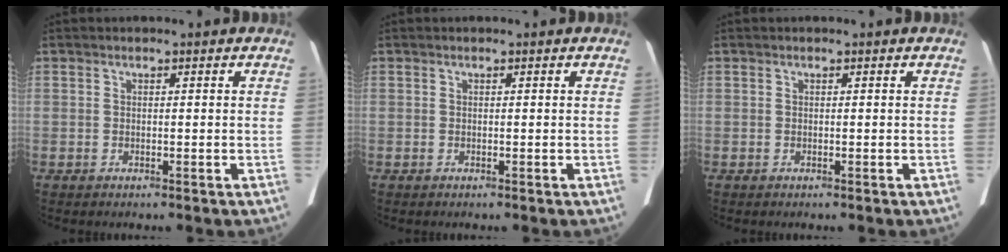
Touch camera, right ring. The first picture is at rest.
{"total": 0.0}
{"total": 0.0}